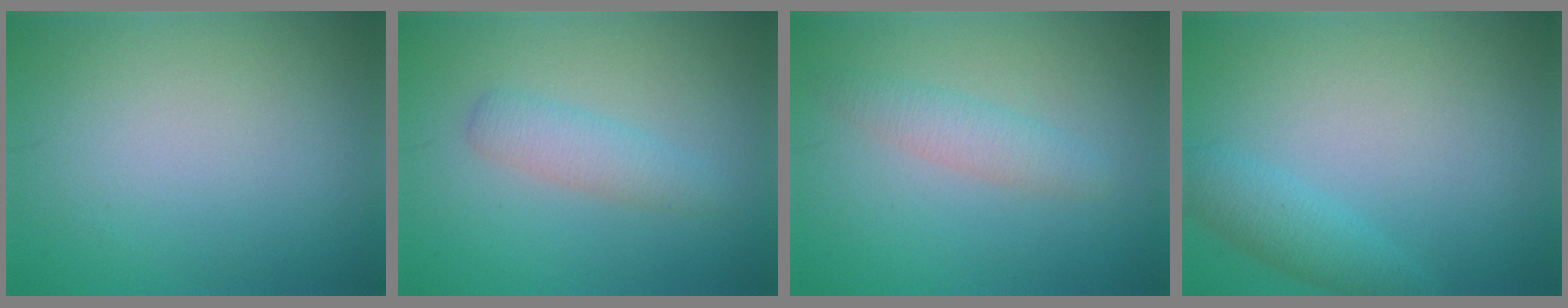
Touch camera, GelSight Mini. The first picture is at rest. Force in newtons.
{"total": 2.4, "press": 2.4, "slide": 0.0}
{"total": 2.2, "press": 2.2, "slide": 0.1}
{"total": 2.6, "press": 2.6, "slide": 0.2}